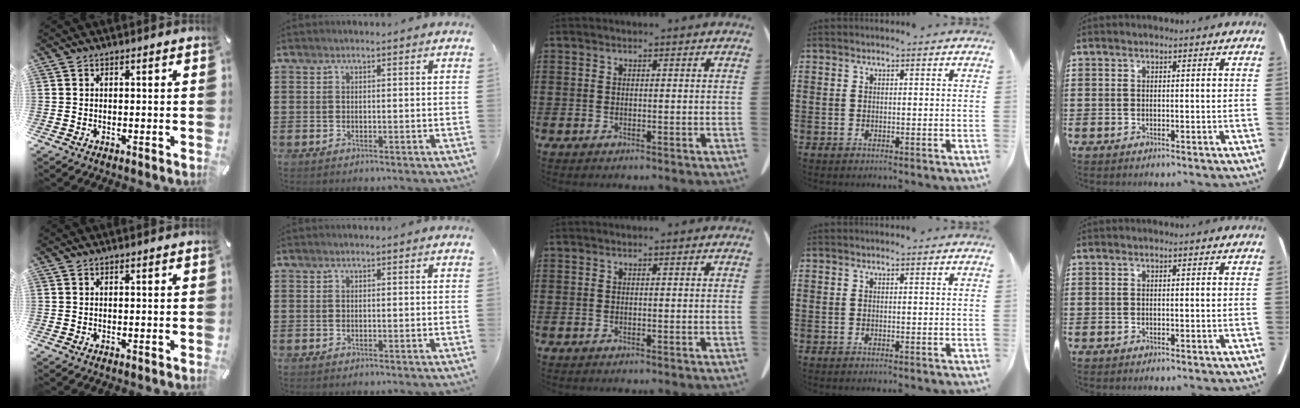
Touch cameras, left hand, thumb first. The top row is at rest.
{}